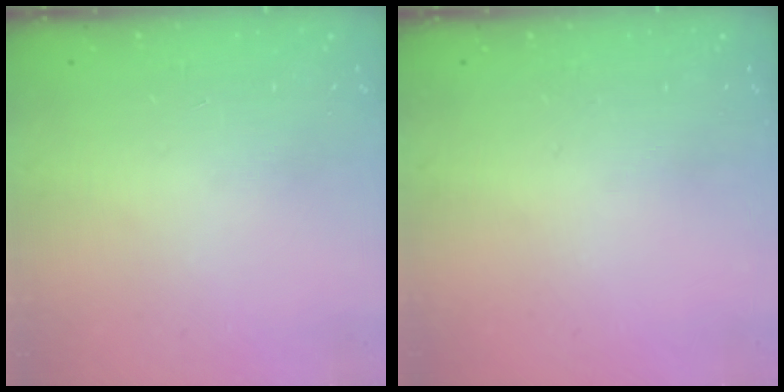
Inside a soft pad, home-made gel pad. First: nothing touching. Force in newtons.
{"total": 0.0}